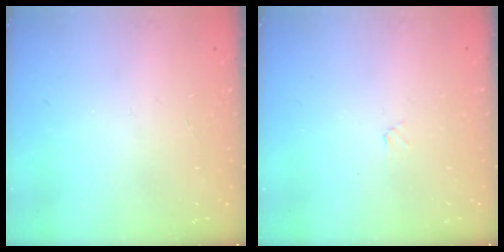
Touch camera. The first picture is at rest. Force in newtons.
{"total": 0.9, "press": 0.9, "slide": 0.2}